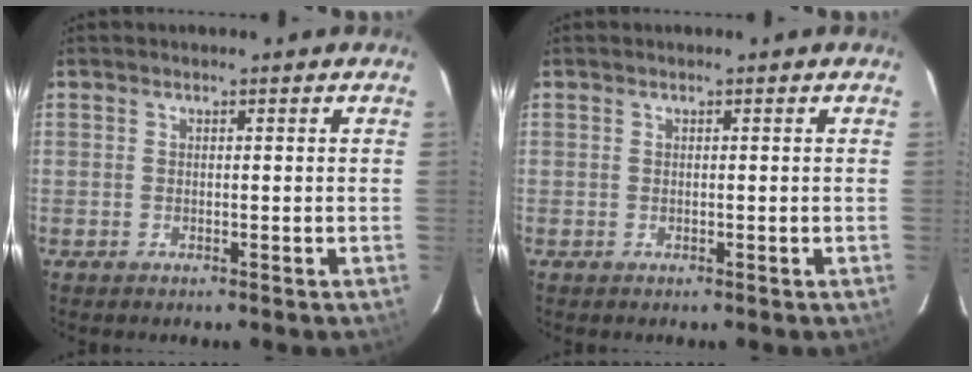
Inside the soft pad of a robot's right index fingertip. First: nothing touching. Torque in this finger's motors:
{"motor_torque": [0.00, 0.00, 0.00, 0.00]}